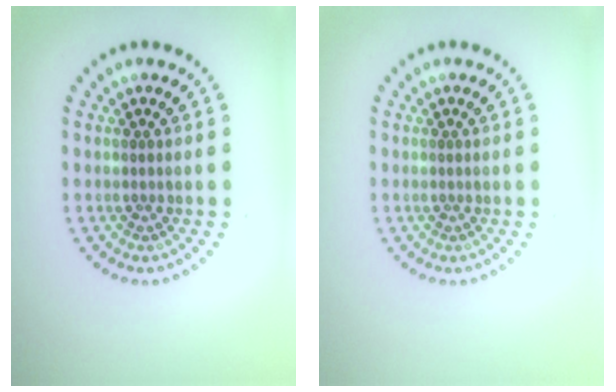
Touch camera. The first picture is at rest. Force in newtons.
{"total": 0.0}